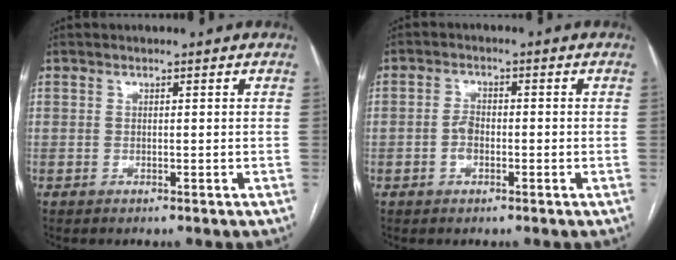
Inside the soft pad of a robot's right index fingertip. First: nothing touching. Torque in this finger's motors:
{"motor_torque": [0.69, 0.03, 0.29, 0.06]}